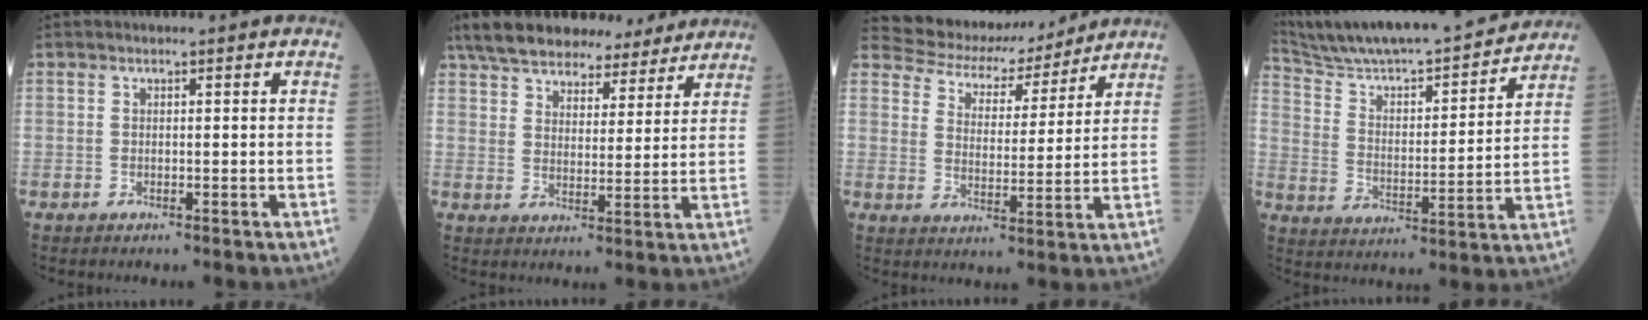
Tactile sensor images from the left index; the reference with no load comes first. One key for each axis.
{"total": 18.5, "fx": 15.9, "fy": 5.7, "fz": 7.8, "tx": -0.131, "ty": 0.035, "tz": 0.231}
{"total": 11.3, "fx": 10.4, "fy": 4.0, "fz": 1.5, "tx": -0.028, "ty": 0.016, "tz": 0.153}
{"total": 23.2, "fx": 21.2, "fy": 2.3, "fz": 9.1, "tx": -0.157, "ty": -0.003, "tz": 0.322}